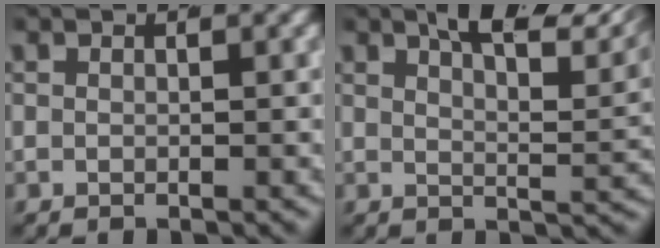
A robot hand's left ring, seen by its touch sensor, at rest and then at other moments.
{"total": 7.7, "force": [5.9, 1.2, 4.8], "torque": [-0.060, 0.012, 0.086]}